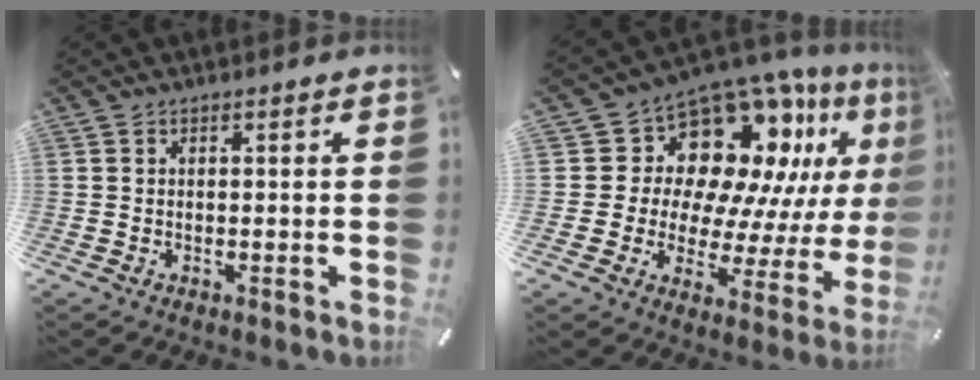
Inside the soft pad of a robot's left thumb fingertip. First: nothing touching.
{"total": 15.6, "force": [9.7, 10.1, 6.9], "torque": [-0.109, -0.103, 0.175]}